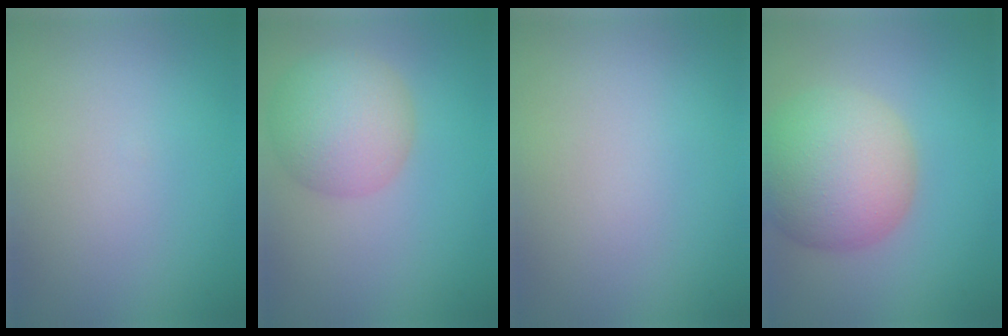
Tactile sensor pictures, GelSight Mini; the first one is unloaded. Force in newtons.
{"total": 5.9, "press": 5.9, "slide": 0.3}
{"total": 0.0}
{"total": 9.1, "press": 9.1, "slide": 0.7}